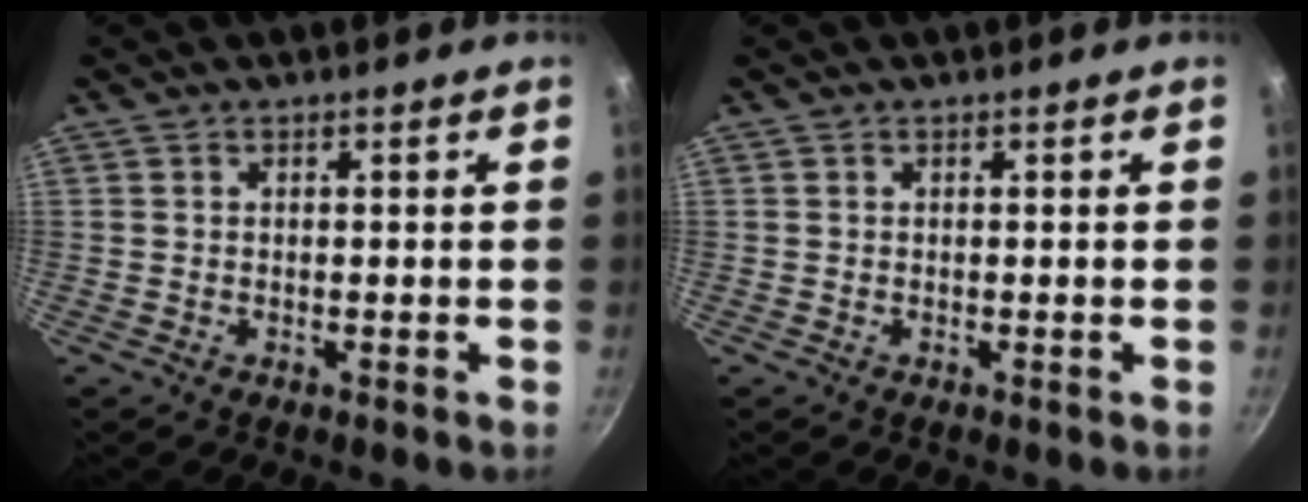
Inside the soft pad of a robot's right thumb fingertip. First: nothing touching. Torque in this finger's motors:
{"motor_torque": [-0.31, 0.31, 0.00, 0.00, 0.01]}